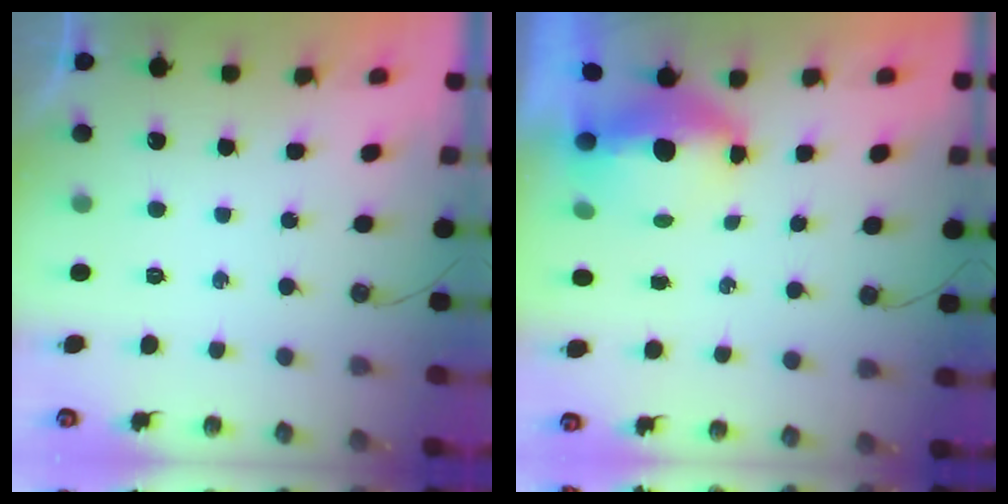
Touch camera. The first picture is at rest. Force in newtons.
{"total": 6.2, "press": 6.1, "slide": 0.8}